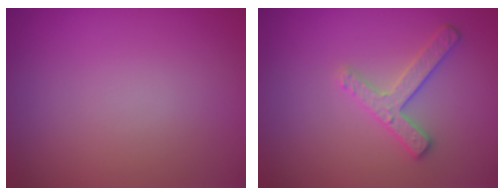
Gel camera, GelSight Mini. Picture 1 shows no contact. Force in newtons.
{"total": 2.5, "press": 2.4, "slide": 0.8}